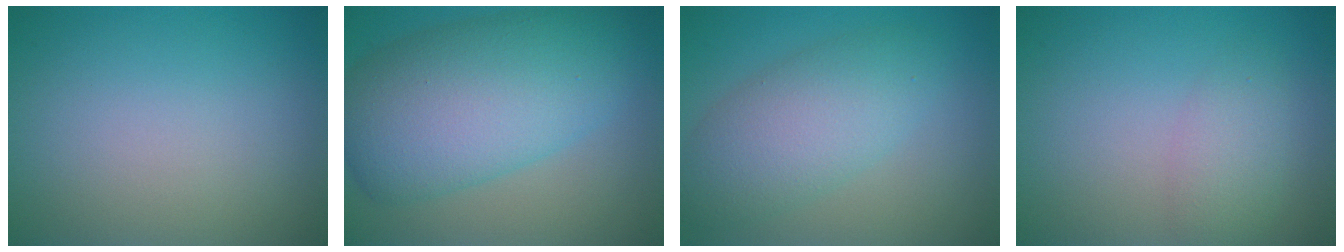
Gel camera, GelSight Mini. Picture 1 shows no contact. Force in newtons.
{"total": 10.7, "press": 10.7, "slide": 0.3}
{"total": 5.6, "press": 5.6, "slide": 0.2}
{"total": 2.4, "press": 2.4, "slide": 0.1}